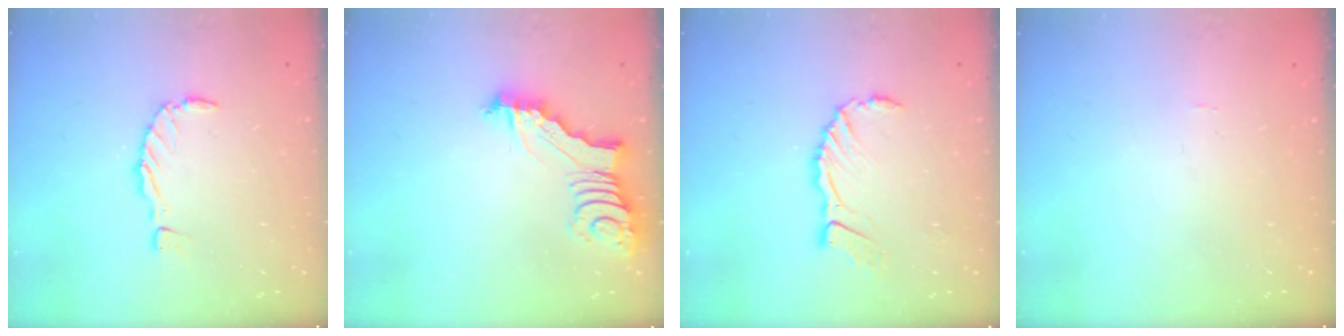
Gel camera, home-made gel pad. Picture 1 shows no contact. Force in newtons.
{"total": 5.0, "press": 5.0, "slide": 0.4}
{"total": 8.0, "press": 7.9, "slide": 0.8}
{"total": 1.0, "press": 1.0, "slide": 0.0}